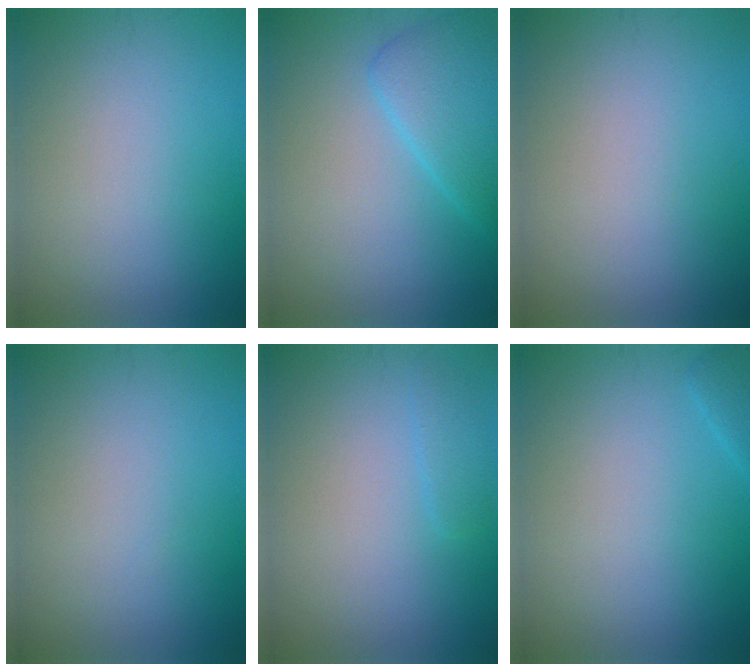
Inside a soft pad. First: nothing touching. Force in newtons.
{"total": 3.9, "press": 3.9, "slide": 0.2}
{"total": 0.0}
{"total": 0.0}
{"total": 1.2, "press": 1.2, "slide": 0.2}
{"total": 0.9, "press": 0.9, "slide": 0.1}